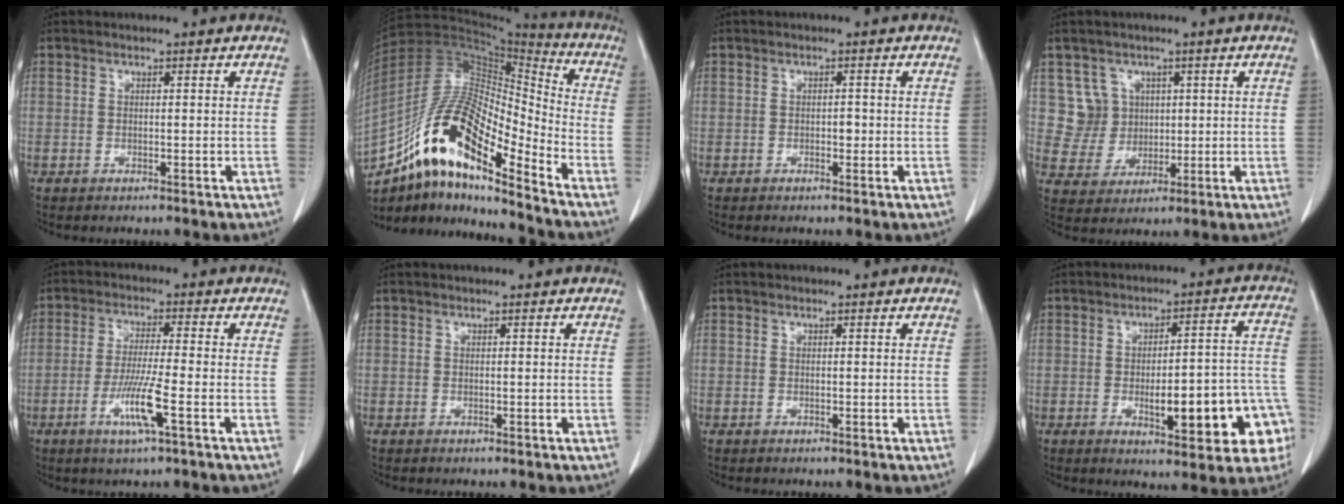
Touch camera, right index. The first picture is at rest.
{"total": 18.0, "force": [-11.6, 4.1, 13.2], "torque": [-0.250, 0.027, -0.203]}
{"total": 1.0, "force": [-0.3, 0.6, 0.8], "torque": [-0.009, 0.003, -0.005]}
{"total": 5.9, "force": [1.9, 5.6, 0.1], "torque": [0.001, 0.017, 0.043]}
{"total": 7.1, "force": [-2.9, -0.3, 6.4], "torque": [-0.127, -0.013, -0.057]}
{"total": 0.0}
{"total": 0.0}
{"total": 15.1, "force": [-4.8, 4.0, 13.8], "torque": [-0.126, 0.038, -0.048]}